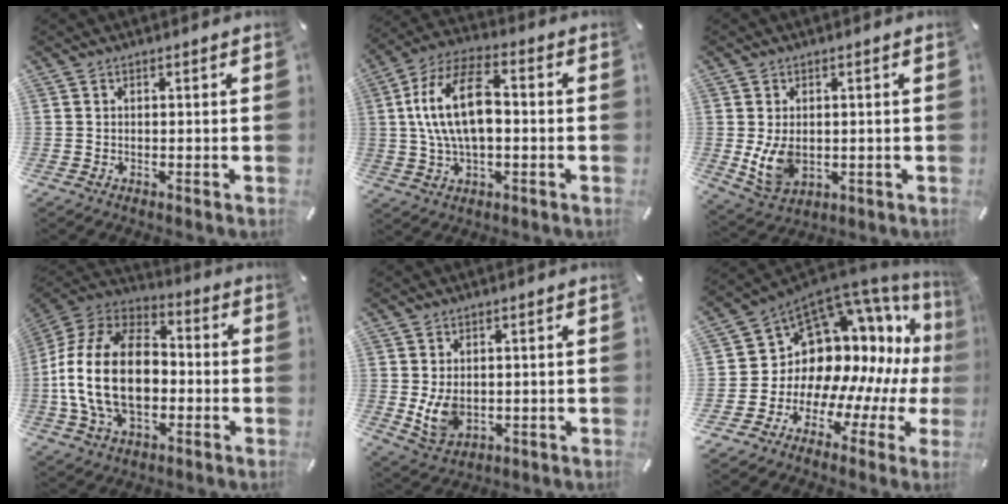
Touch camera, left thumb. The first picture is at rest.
{"total": 15.3, "force": [0.9, 8.5, 12.7], "torque": [-0.261, 0.011, 0.016]}
{"total": 7.7, "force": [0.0, 5.7, 5.1], "torque": [-0.112, -0.007, 0.000]}
{"total": 22.4, "force": [-3.3, 15.1, 16.2], "torque": [-0.339, 0.025, -0.053]}
{"total": 6.7, "force": [0.6, 5.1, 4.3], "torque": [-0.094, -0.008, 0.010]}
{"total": 15.3, "force": [5.1, 12.1, 8.0], "torque": [-0.123, -0.090, 0.110]}